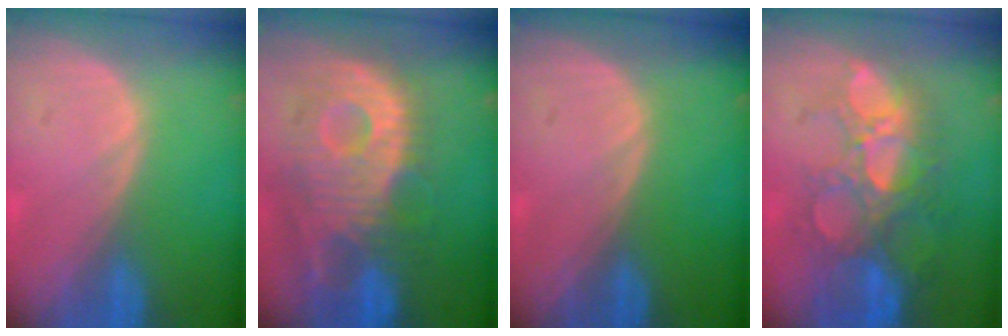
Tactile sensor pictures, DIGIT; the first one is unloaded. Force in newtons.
{"total": 12.2, "press": 10.8, "slide": 5.6}
{"total": 0.0}
{"total": 11.1, "press": 9.6, "slide": 5.5}